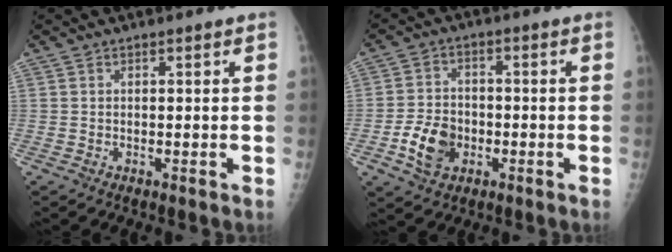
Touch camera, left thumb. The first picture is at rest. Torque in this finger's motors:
{"motor_torque": [-0.04, 0.08, 0.28, 0.18, 0.03]}